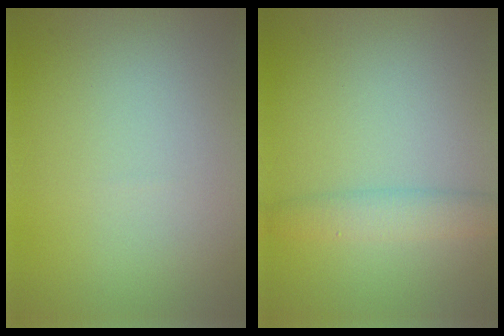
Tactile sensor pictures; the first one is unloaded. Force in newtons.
{"total": 2.7, "press": 2.7, "slide": 0.2}